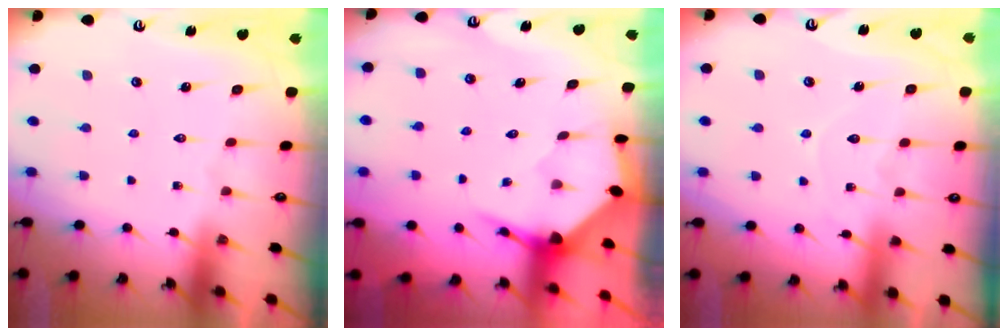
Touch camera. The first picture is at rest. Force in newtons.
{"total": 3.5, "press": 3.5, "slide": 0.4}
{"total": 6.8, "press": 6.8, "slide": 0.7}